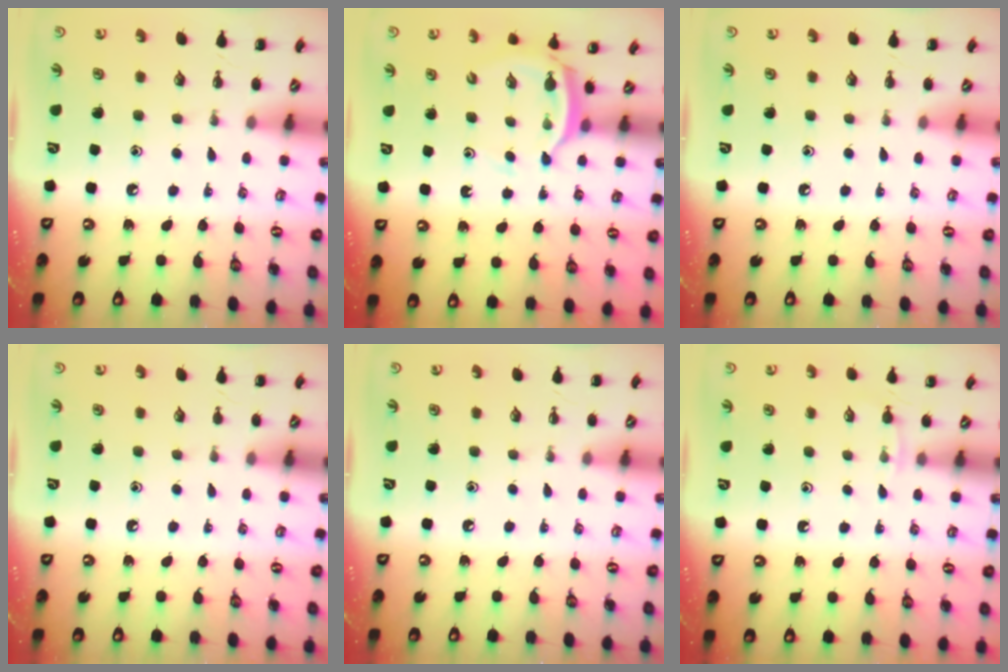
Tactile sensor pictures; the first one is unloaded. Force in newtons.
{"total": 3.9, "press": 3.9, "slide": 0.6}
{"total": 0.0}
{"total": 0.0}
{"total": 0.0}
{"total": 3.9, "press": 3.7, "slide": 1.2}